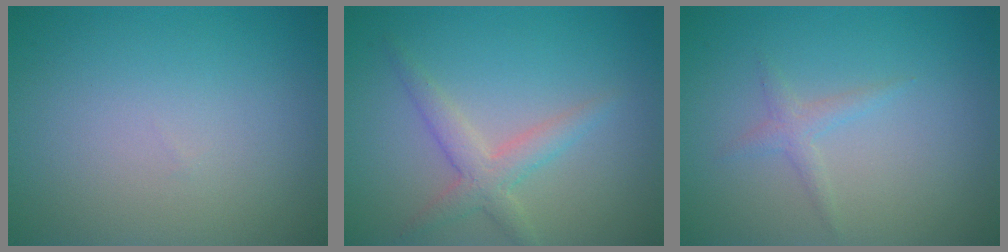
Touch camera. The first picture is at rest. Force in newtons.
{"total": 2.7, "press": 2.7, "slide": 0.1}
{"total": 1.2, "press": 1.2, "slide": 0.1}